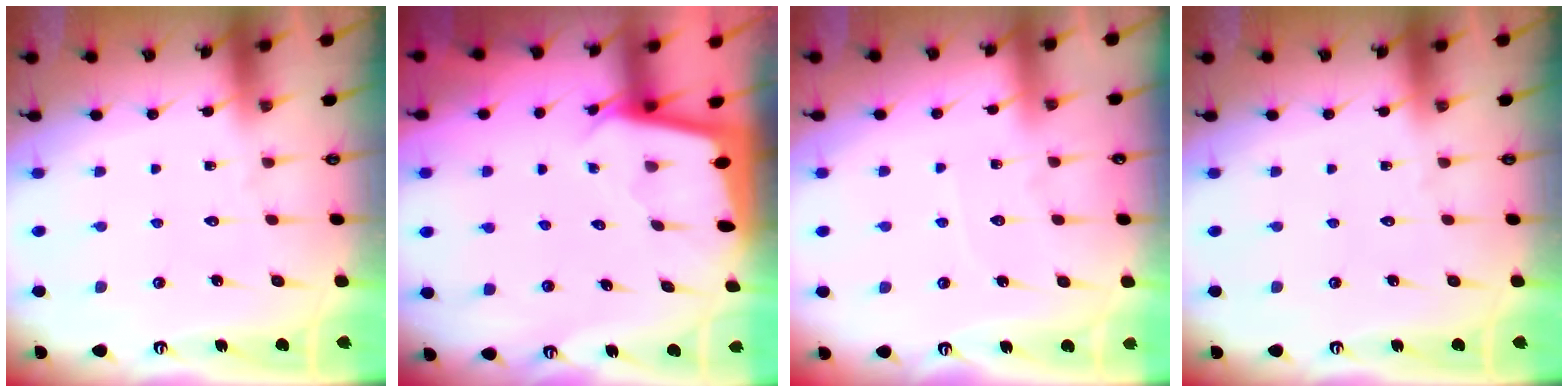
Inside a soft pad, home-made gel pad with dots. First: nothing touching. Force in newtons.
{"total": 1.9, "press": 1.9, "slide": 0.1}
{"total": 3.3, "press": 3.3, "slide": 0.4}
{"total": 0.0}